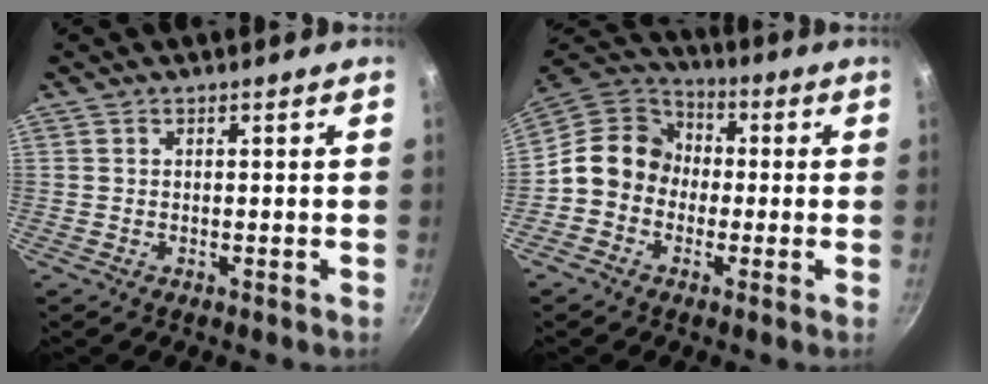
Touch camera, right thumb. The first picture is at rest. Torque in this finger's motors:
{"motor_torque": [1.20, 1.87, 0.77, -0.98, 0.09]}